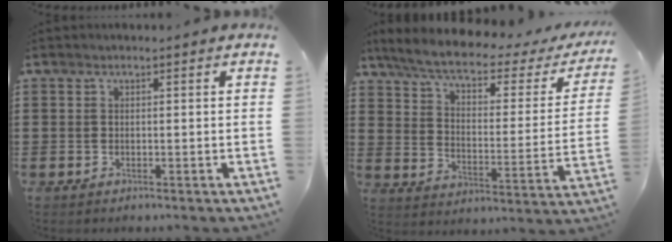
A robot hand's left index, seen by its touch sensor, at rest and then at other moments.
{"total": 6.1, "force": [4.4, 1.2, 4.0], "torque": [-0.098, -0.026, 0.071]}